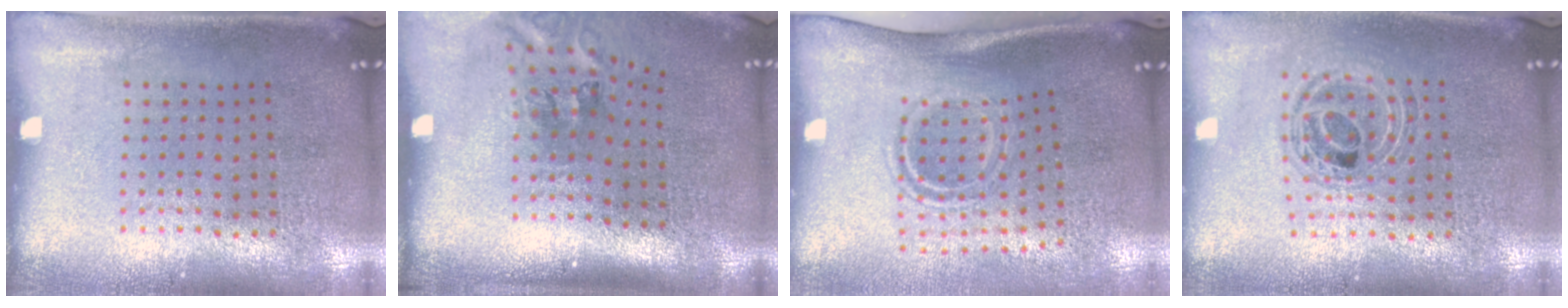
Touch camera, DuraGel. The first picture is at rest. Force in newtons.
{"total": 2.1, "press": 1.3, "slide": 1.6}
{"total": 1.8, "press": 1.1, "slide": 1.5}
{"total": 0.9, "press": 0.8, "slide": 0.2}